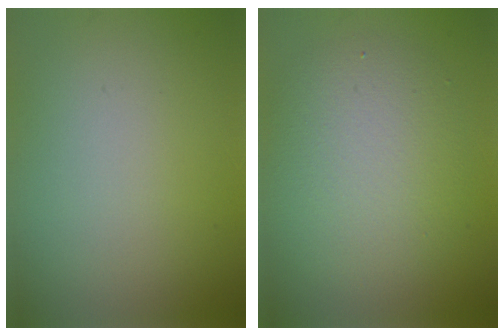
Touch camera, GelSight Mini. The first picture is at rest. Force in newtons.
{"total": 5.6, "press": 5.6, "slide": 0.5}